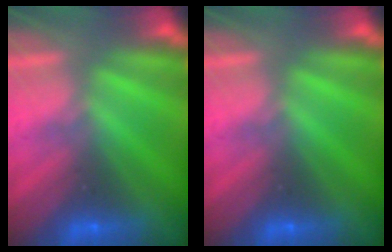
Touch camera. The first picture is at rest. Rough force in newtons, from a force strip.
{"total": 0.0}